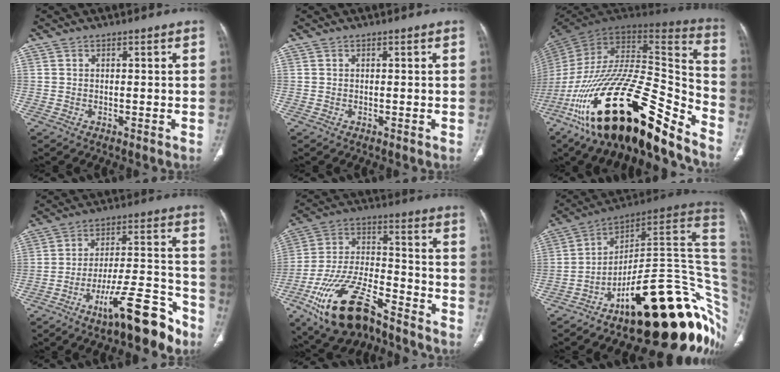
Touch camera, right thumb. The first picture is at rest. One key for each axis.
{"total": 0.0}
{"total": 36.1, "fx": -21.5, "fy": 11.7, "fz": 26.5, "tx": -0.425, "ty": 0.063, "tz": -0.359}
{"total": 14.9, "fx": -9.9, "fy": 3.7, "fz": 10.6, "tx": -0.163, "ty": 0.080, "tz": -0.164}
{"total": 20.2, "fx": -12.6, "fy": 8.5, "fz": 13.3, "tx": -0.259, "ty": 0.062, "tz": -0.223}
{"total": 26.5, "fx": -7.9, "fy": 10.0, "fz": 23.2, "tx": -0.157, "ty": 0.123, "tz": -0.108}